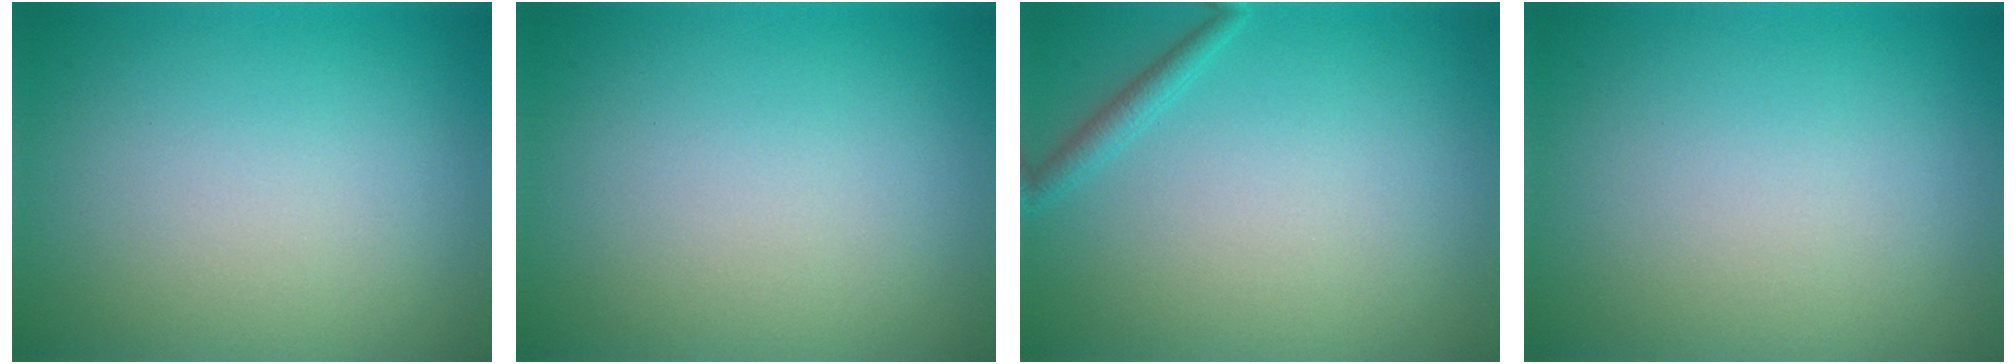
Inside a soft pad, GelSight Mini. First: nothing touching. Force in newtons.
{"total": 0.0}
{"total": 1.3, "press": 1.3, "slide": 0.1}
{"total": 0.0}